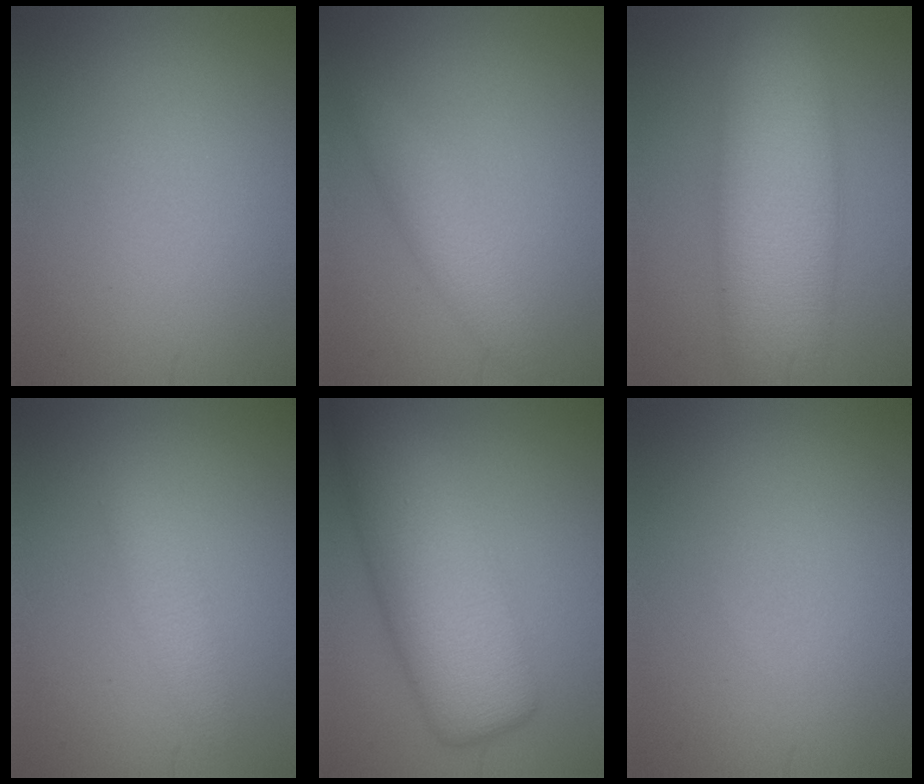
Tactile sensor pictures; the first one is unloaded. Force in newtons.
{"total": 2.4, "press": 2.4, "slide": 0.1}
{"total": 10.6, "press": 10.6, "slide": 0.3}
{"total": 1.9, "press": 1.9, "slide": 0.1}
{"total": 9.9, "press": 9.9, "slide": 0.3}
{"total": 0.0}